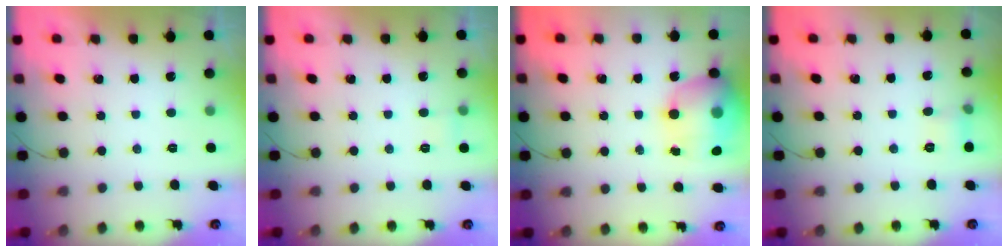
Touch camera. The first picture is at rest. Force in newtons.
{"total": 3.1, "press": 3.0, "slide": 0.8}
{"total": 17.2, "press": 16.7, "slide": 4.1}
{"total": 6.1, "press": 5.8, "slide": 2.1}